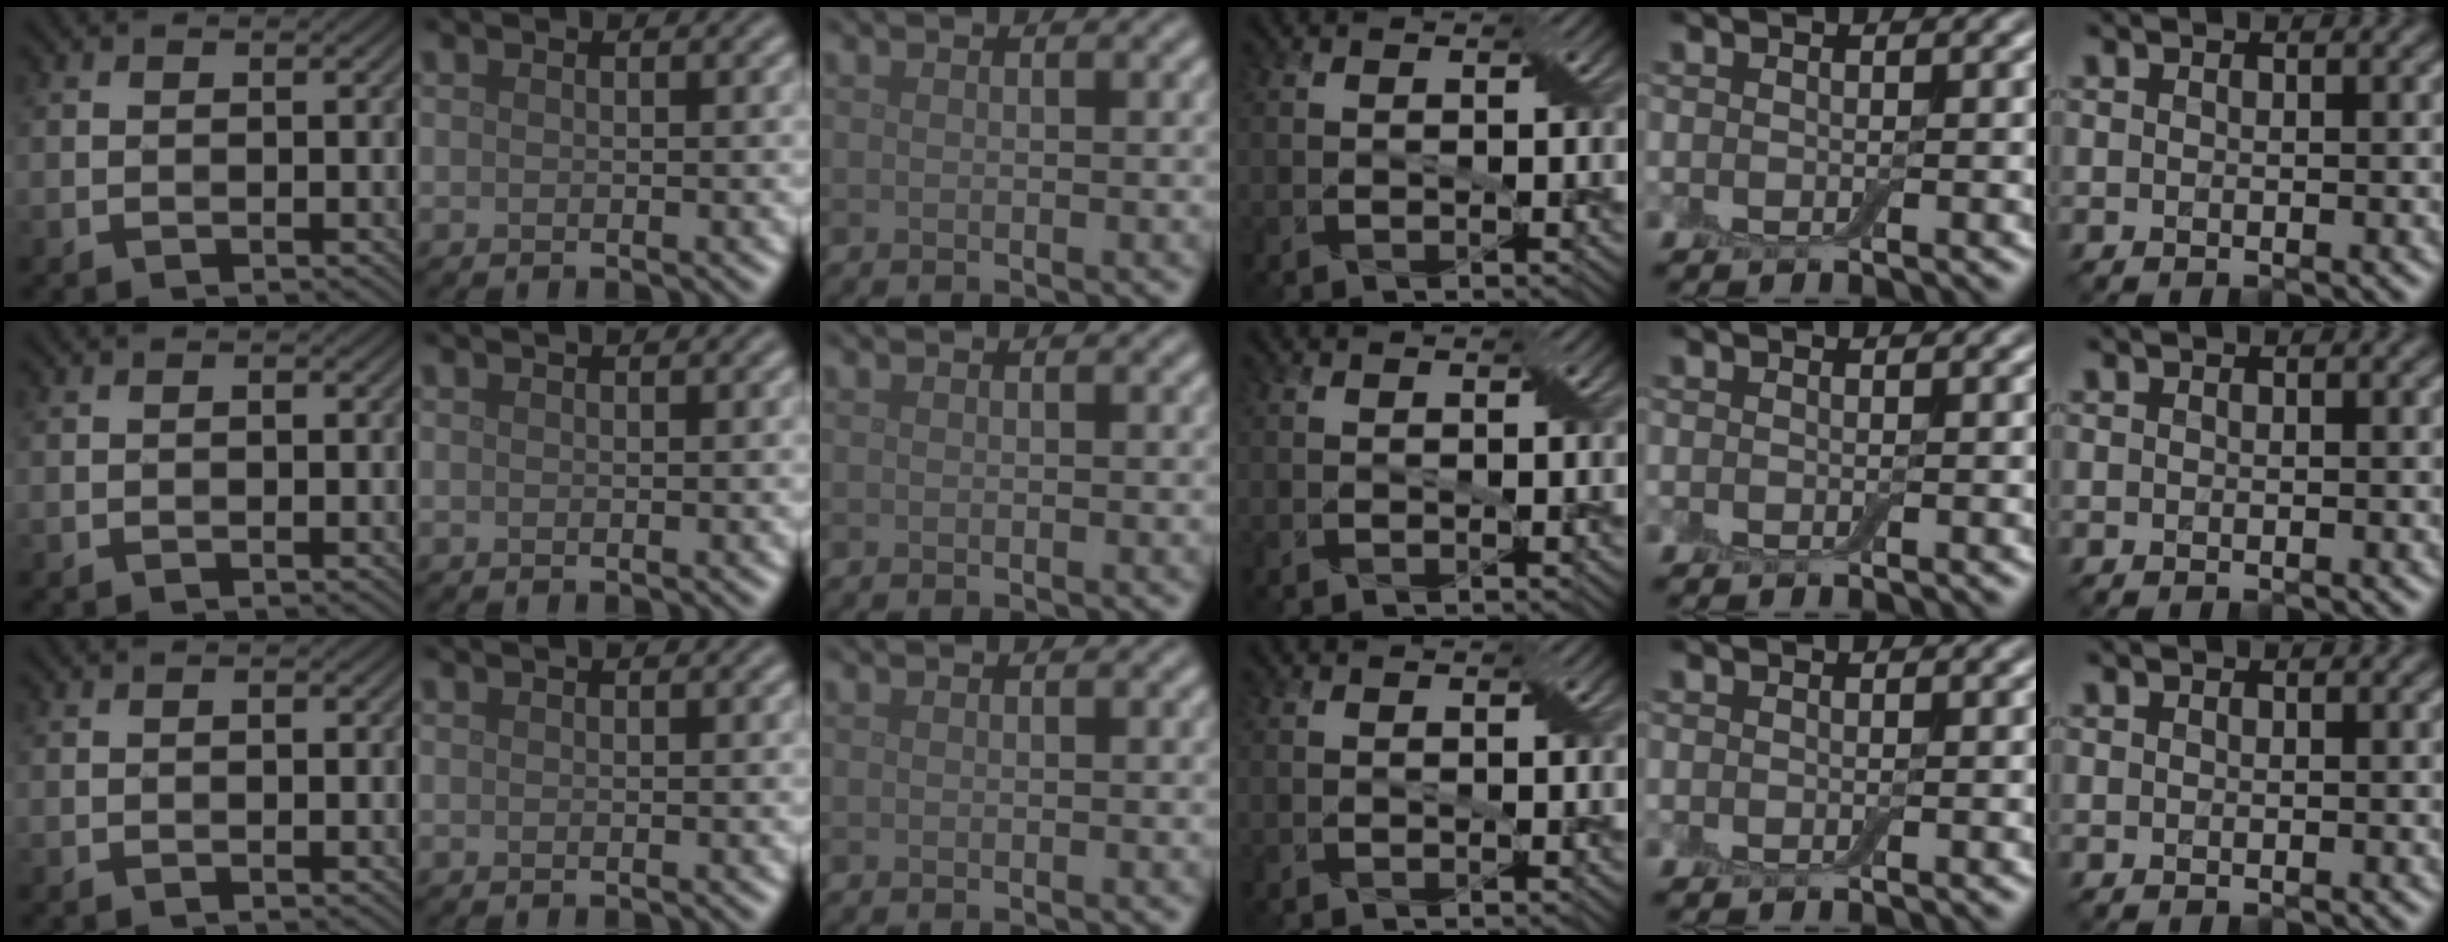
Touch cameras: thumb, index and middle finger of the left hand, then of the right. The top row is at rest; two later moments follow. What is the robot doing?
{"motion": "fold", "object": "bandage"}